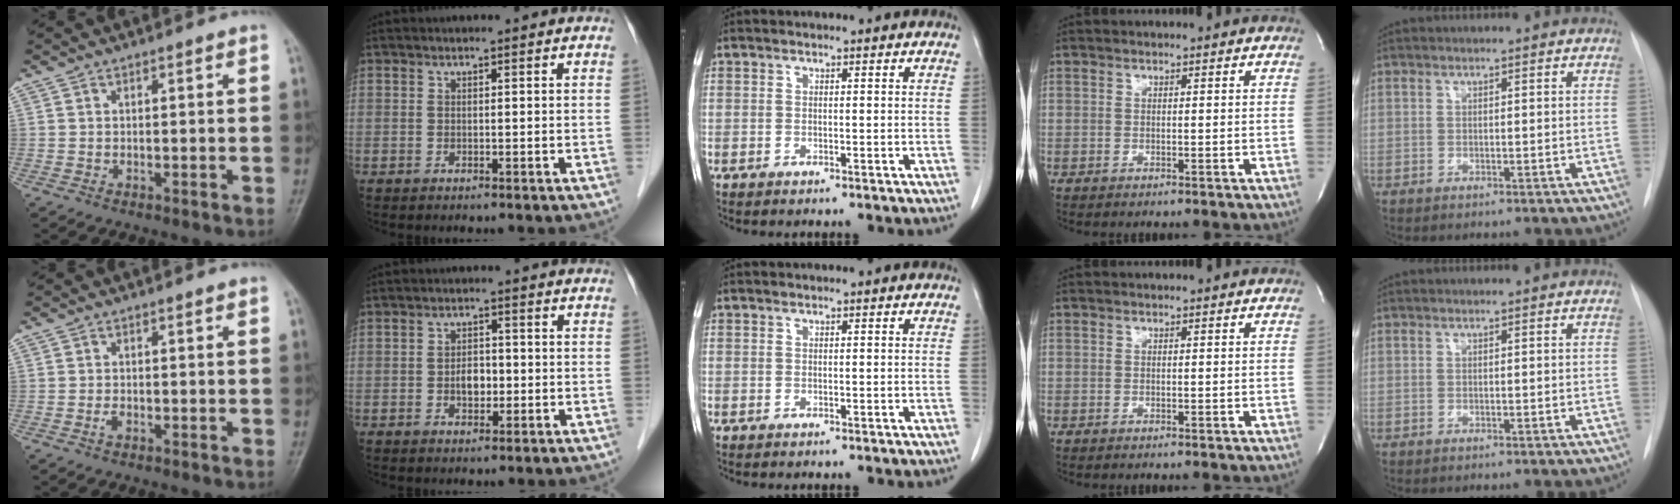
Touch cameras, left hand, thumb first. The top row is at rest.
{"thumb": {"total": 1.1, "force": [-0.5, 0.6, 0.8], "torque": [-0.017, 0.002, -0.009]}, "index": {"total": 3.1, "force": [-0.9, 1.9, 2.3], "torque": [-0.037, 0.002, -0.013]}}